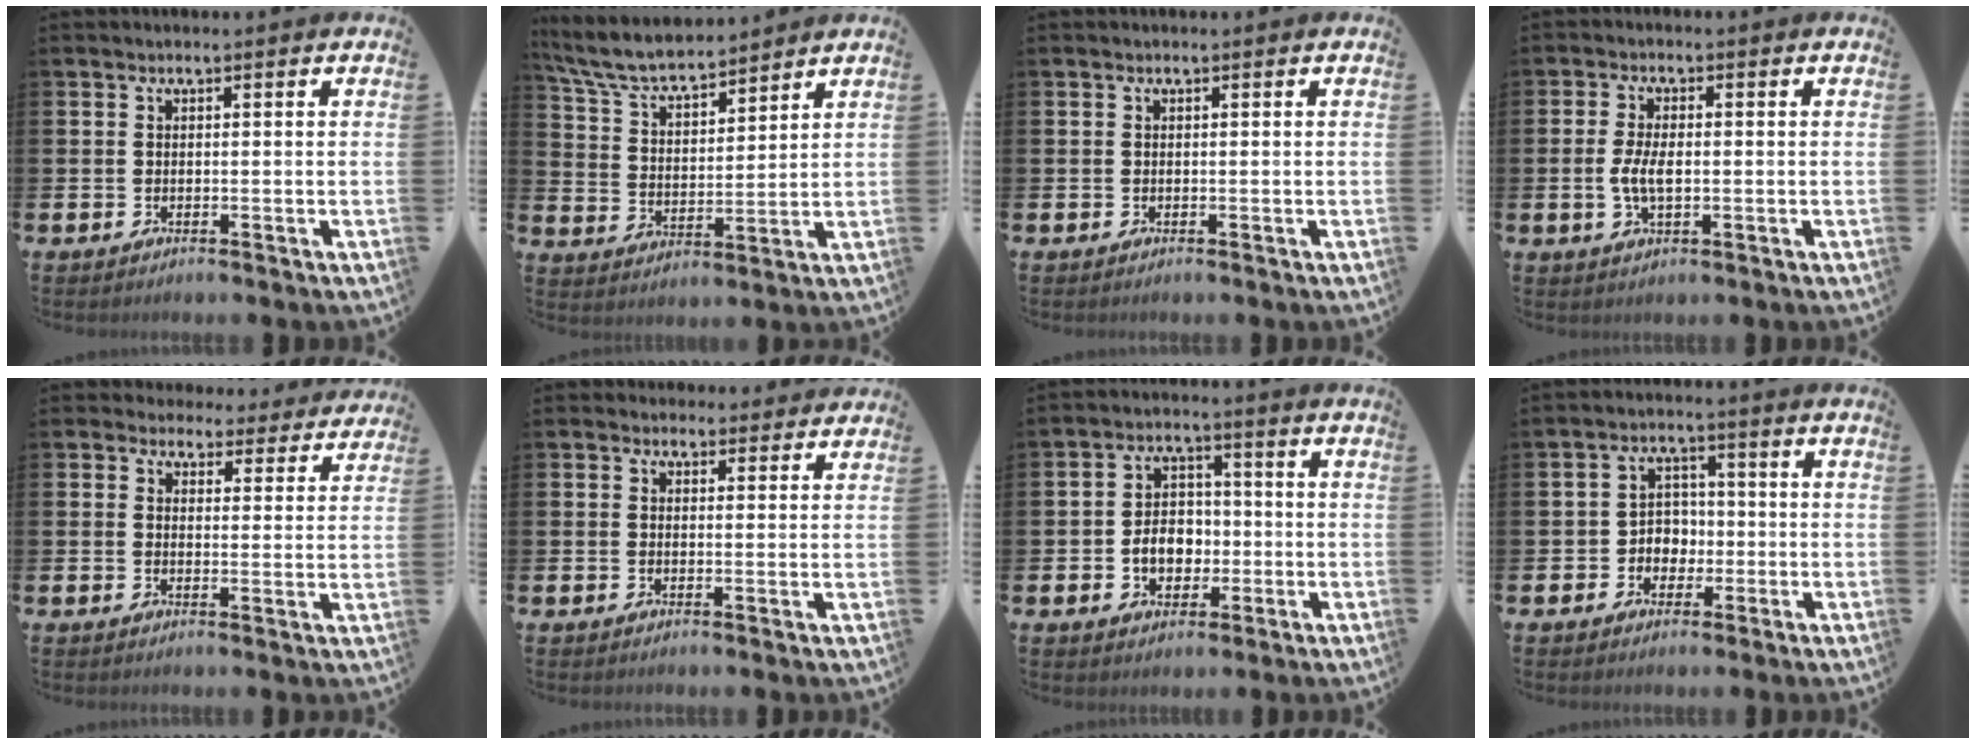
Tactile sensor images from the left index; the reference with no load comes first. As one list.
[{"total": 7.1, "force": [6.6, 1.3, 2.1], "torque": [-0.072, -0.038, 0.118]}, {"total": 0.0}, {"total": 3.8, "force": [-0.3, 1.7, 3.4], "torque": [-0.067, 0.002, -0.010]}, {"total": 3.5, "force": [3.2, 1.5, 0.1], "torque": [-0.005, -0.025, 0.052]}, {"total": 2.2, "force": [2.0, 0.8, -0.2], "torque": [0.009, -0.007, 0.035]}, {"total": 5.3, "force": [-1.2, 4.1, 3.1], "torque": [-0.047, 0.003, -0.030]}, {"total": 3.8, "force": [-0.8, 3.5, 1.3], "torque": [-0.025, 0.004, -0.025]}]